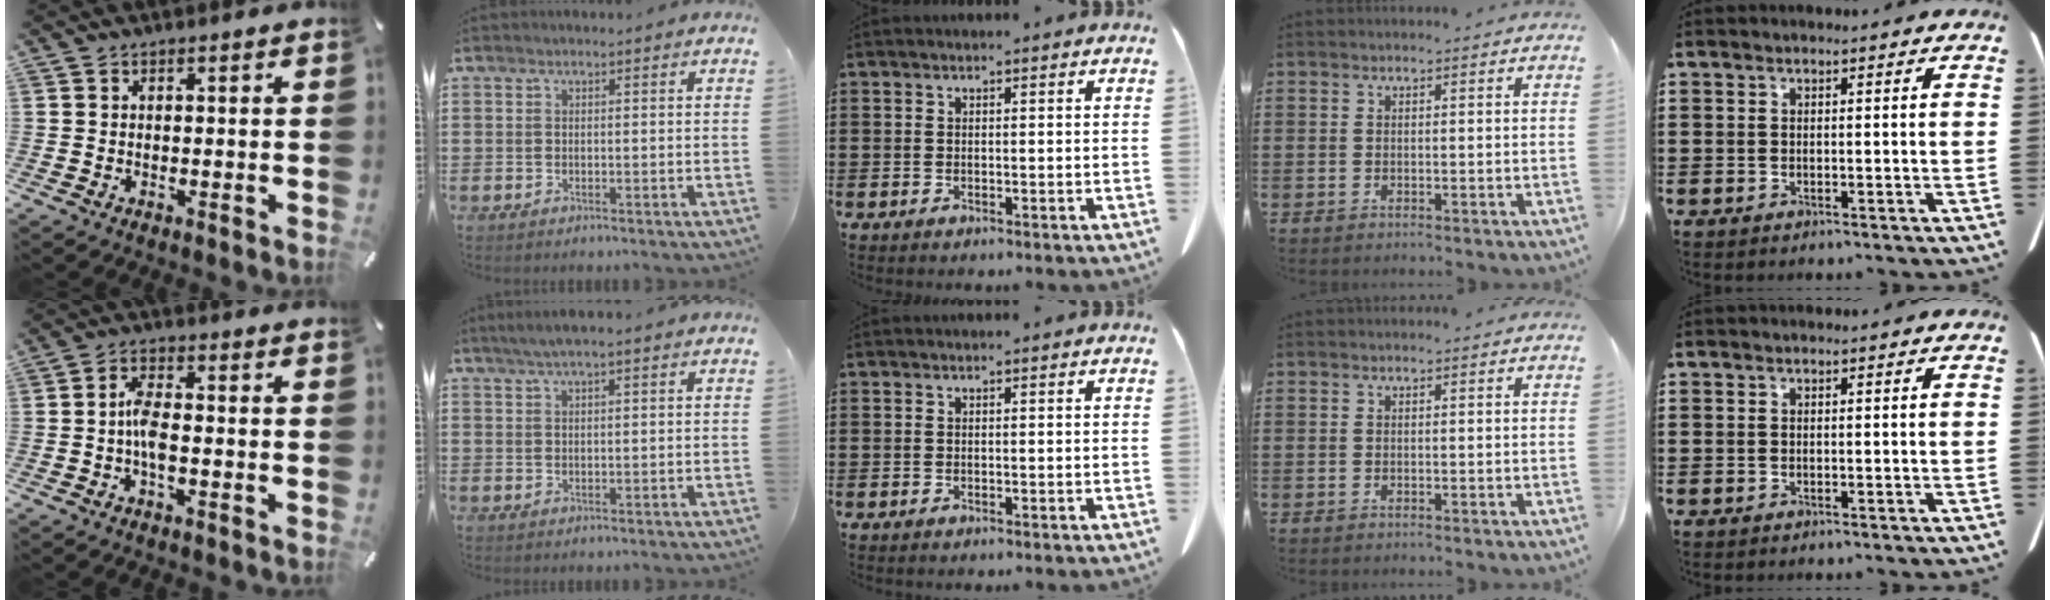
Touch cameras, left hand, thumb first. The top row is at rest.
{"thumb": {"total": 5.3, "force": [-1.3, 2.1, 4.7], "torque": [-0.094, 0.006, -0.024]}, "index": {"total": 2.2, "force": [1.4, 0.0, 1.7], "torque": [-0.032, 0.003, 0.024]}}